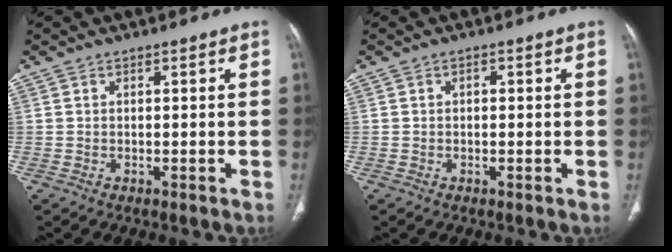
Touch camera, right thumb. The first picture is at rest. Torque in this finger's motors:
{"motor_torque": [-0.04, -0.20, -0.08, 0.03, 0.06]}